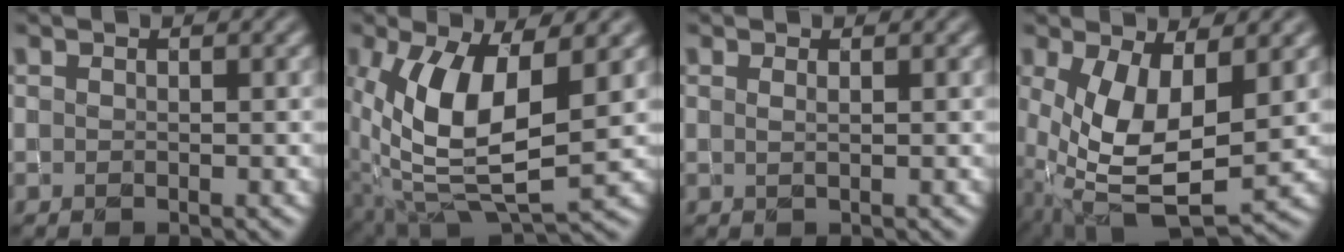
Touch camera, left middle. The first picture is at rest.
{"total": 10.1, "force": [1.0, 4.5, 9.0], "torque": [-0.186, -0.005, 0.019]}
{"total": 0.7, "force": [0.4, 0.2, 0.5], "torque": [-0.001, 0.006, 0.004]}
{"total": 8.6, "force": [0.1, 4.2, 7.5], "torque": [-0.166, -0.013, 0.008]}